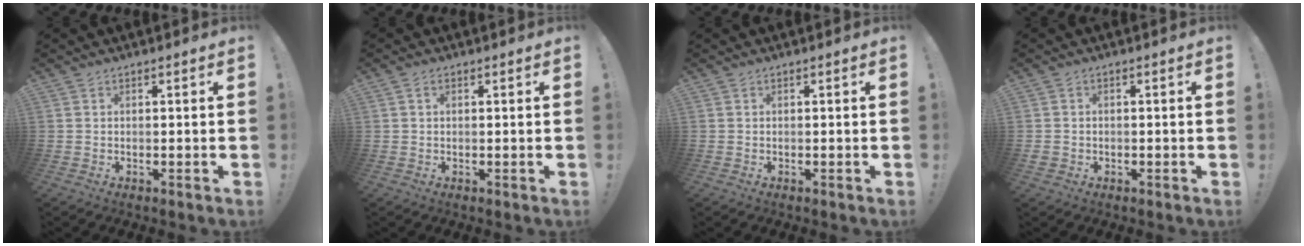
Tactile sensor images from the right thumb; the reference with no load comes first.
{"total": 0.9, "force": [0.2, 0.7, 0.5], "torque": [-0.012, 0.005, 0.005]}
{"total": 0.0}
{"total": 1.5, "force": [-0.3, 1.4, 0.5], "torque": [-0.008, 0.002, -0.005]}